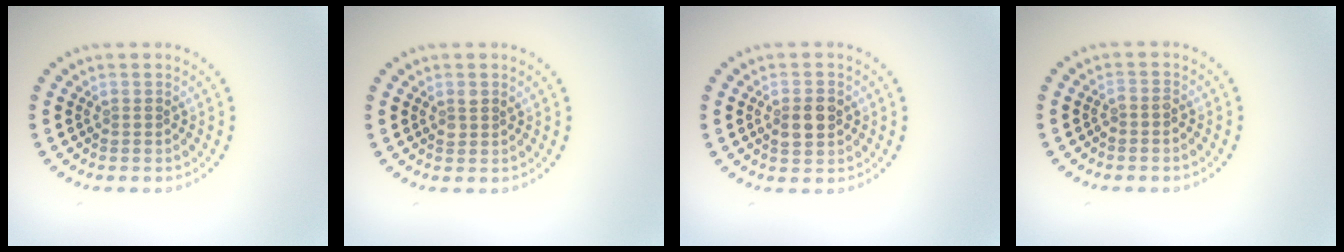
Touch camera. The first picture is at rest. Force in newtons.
{"total": 1.0, "press": 1.0, "slide": 0.2}
{"total": 2.5, "press": 2.5, "slide": 0.2}
{"total": 0.7, "press": 0.5, "slide": 0.4}